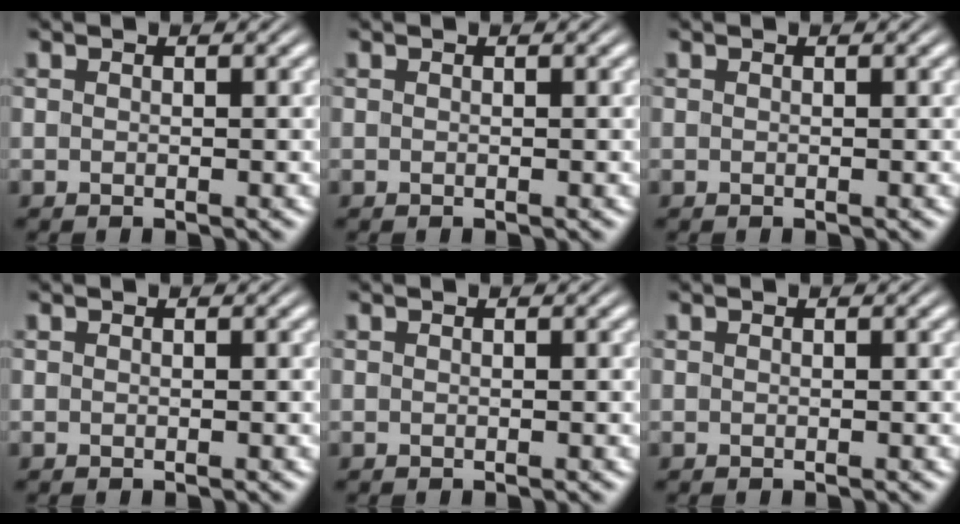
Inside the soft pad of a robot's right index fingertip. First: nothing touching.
{"total": 0.0}
{"total": 0.0}
{"total": 0.0}
{"total": 0.0}
{"total": 0.0}